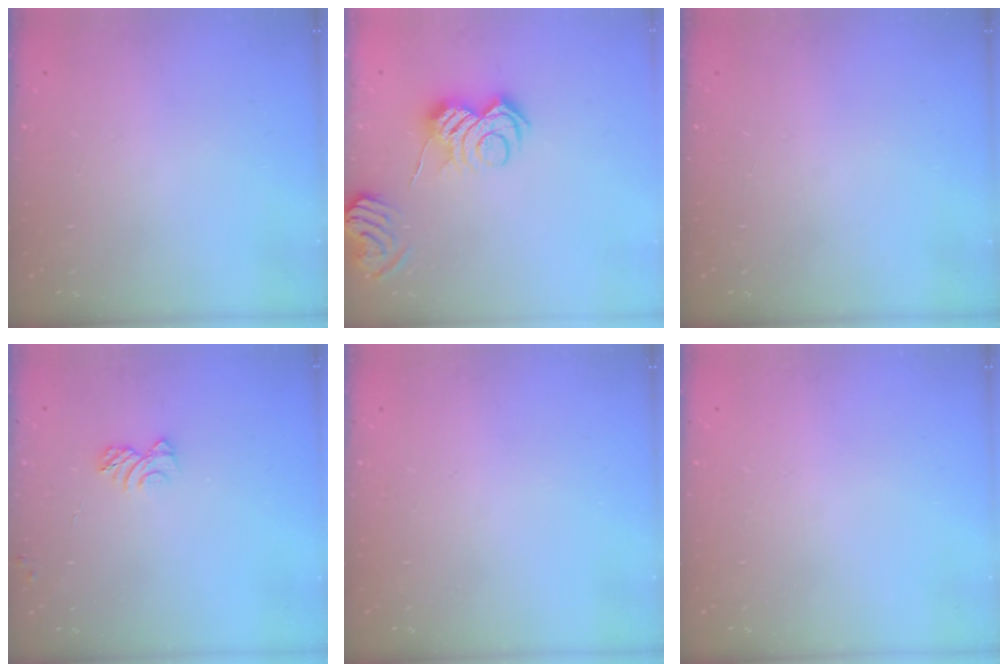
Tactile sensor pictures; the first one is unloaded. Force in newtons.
{"total": 10.1, "press": 10.1, "slide": 0.8}
{"total": 0.0}
{"total": 4.6, "press": 4.6, "slide": 0.3}
{"total": 0.0}
{"total": 0.0}